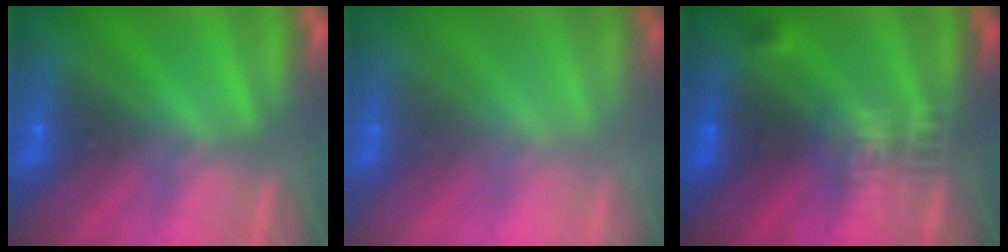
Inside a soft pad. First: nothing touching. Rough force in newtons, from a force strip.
{"total": 1.7}
{"total": 3.3}